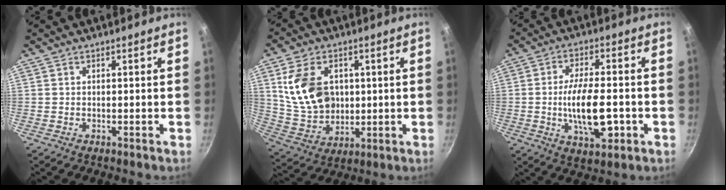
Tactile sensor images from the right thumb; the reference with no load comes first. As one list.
[{"total": 15.2, "force": [2.9, 11.2, 9.9], "torque": [-0.162, -0.011, 0.067]}, {"total": 12.7, "force": [-2.5, 5.2, 11.3], "torque": [-0.184, 0.012, -0.040]}]